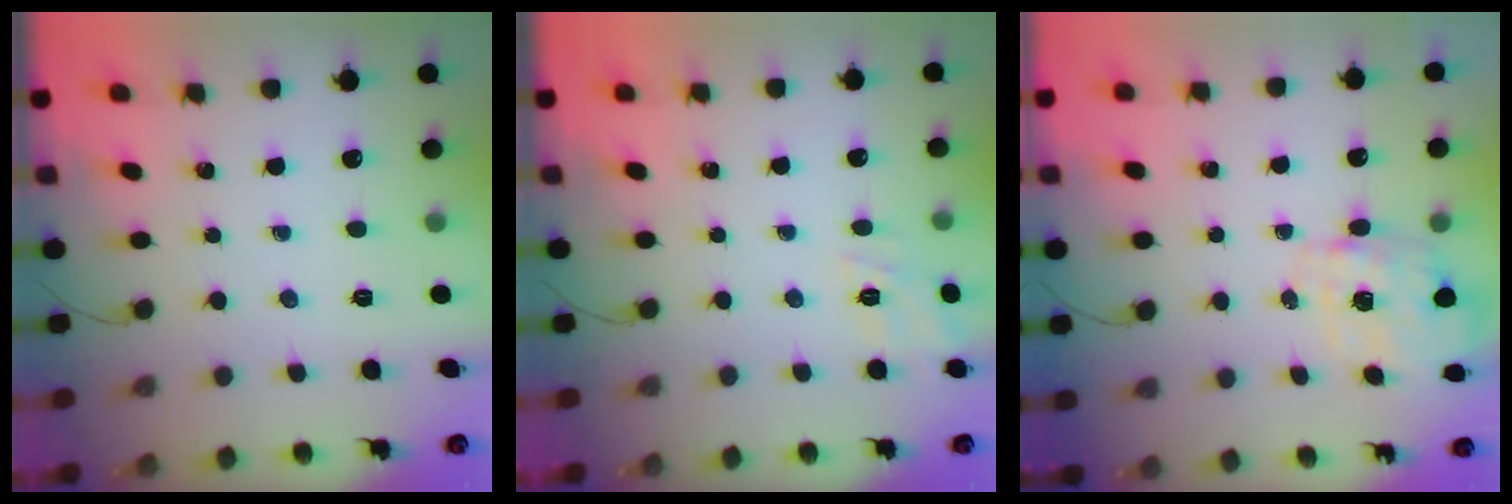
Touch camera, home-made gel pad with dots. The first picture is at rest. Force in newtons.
{"total": 10.1, "press": 10.0, "slide": 1.5}
{"total": 2.8, "press": 2.7, "slide": 0.9}